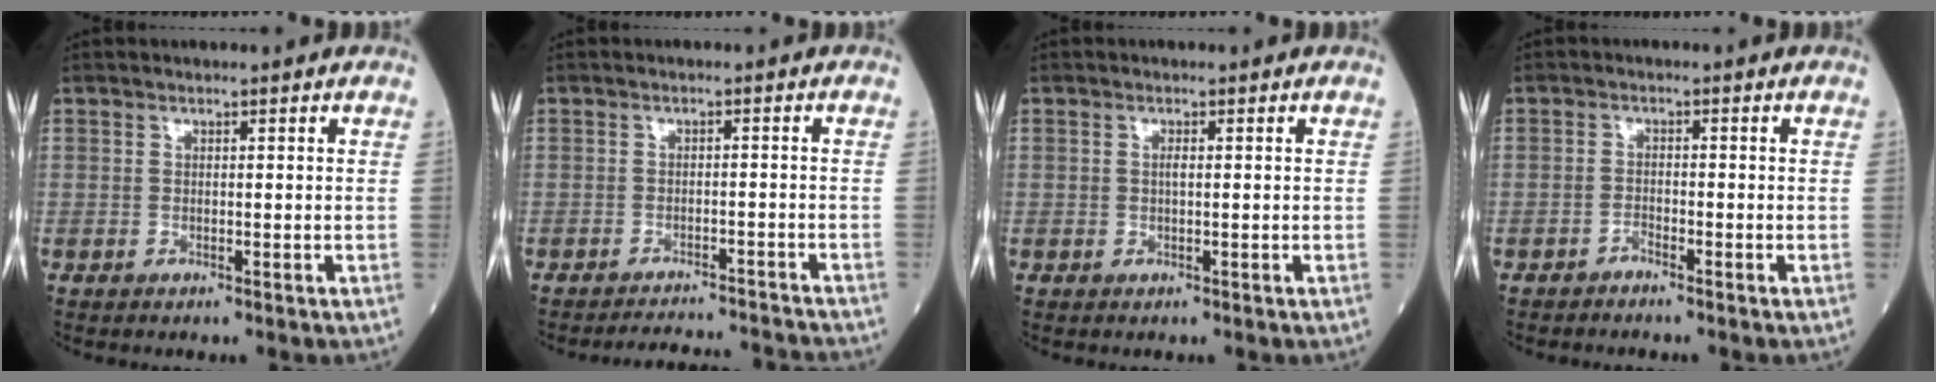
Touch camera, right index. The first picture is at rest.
{"total": 8.5, "force": [-8.4, -0.1, 0.6], "torque": [-0.006, 0.002, -0.111]}
{"total": 0.8, "force": [0.0, 0.2, 0.8], "torque": [-0.017, 0.000, 0.000]}
{"total": 1.2, "force": [-1.1, 0.1, 0.3], "torque": [-0.001, 0.001, -0.021]}